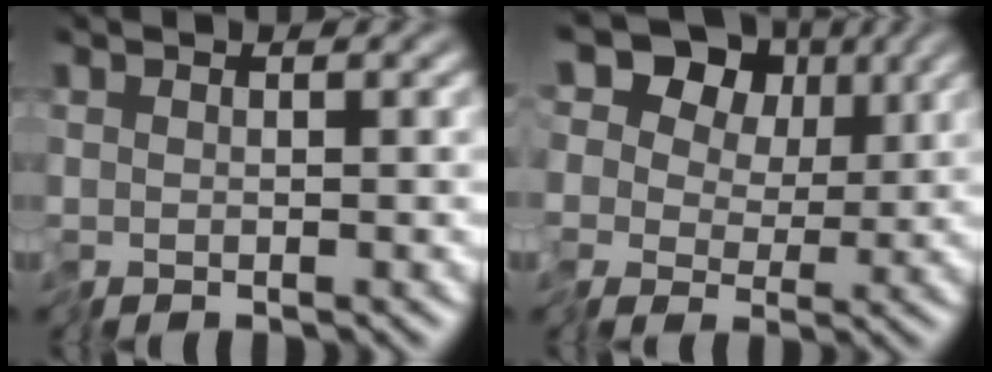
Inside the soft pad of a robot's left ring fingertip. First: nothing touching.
{"total": 11.2, "force": [4.5, 8.8, 5.3], "torque": [-0.114, 0.052, 0.039]}